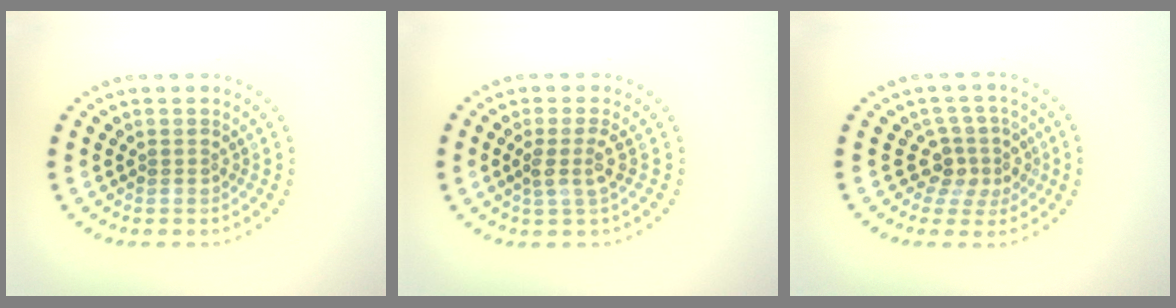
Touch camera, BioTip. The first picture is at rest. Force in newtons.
{"total": 2.0, "press": 1.5, "slide": 1.3}
{"total": 3.1, "press": 2.3, "slide": 2.0}